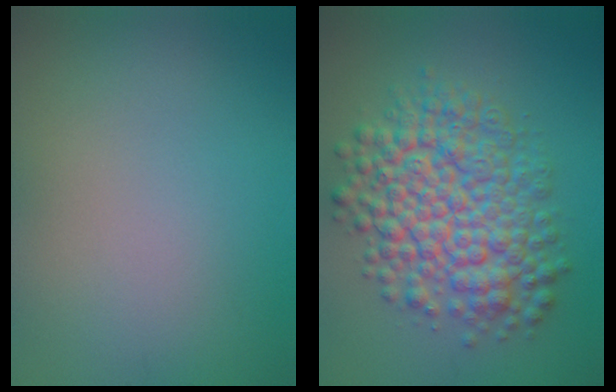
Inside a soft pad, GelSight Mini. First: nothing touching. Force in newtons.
{"total": 8.7, "press": 8.7, "slide": 0.2}